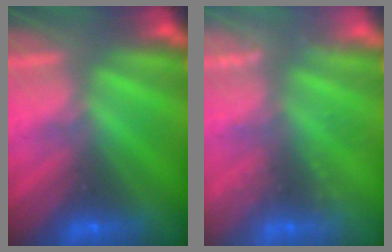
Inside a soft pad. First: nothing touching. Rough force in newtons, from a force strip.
{"total": 2.4}